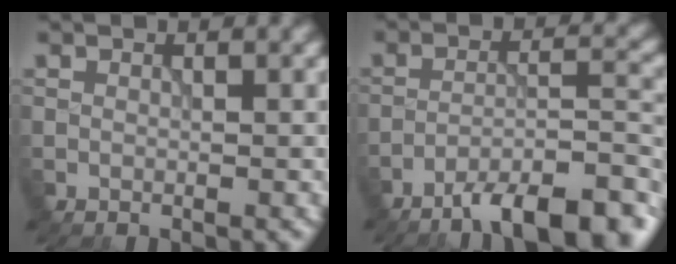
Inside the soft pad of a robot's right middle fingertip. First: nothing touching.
{"total": 10.3, "force": [-8.0, 2.3, 6.1], "torque": [-0.083, 0.013, -0.122]}